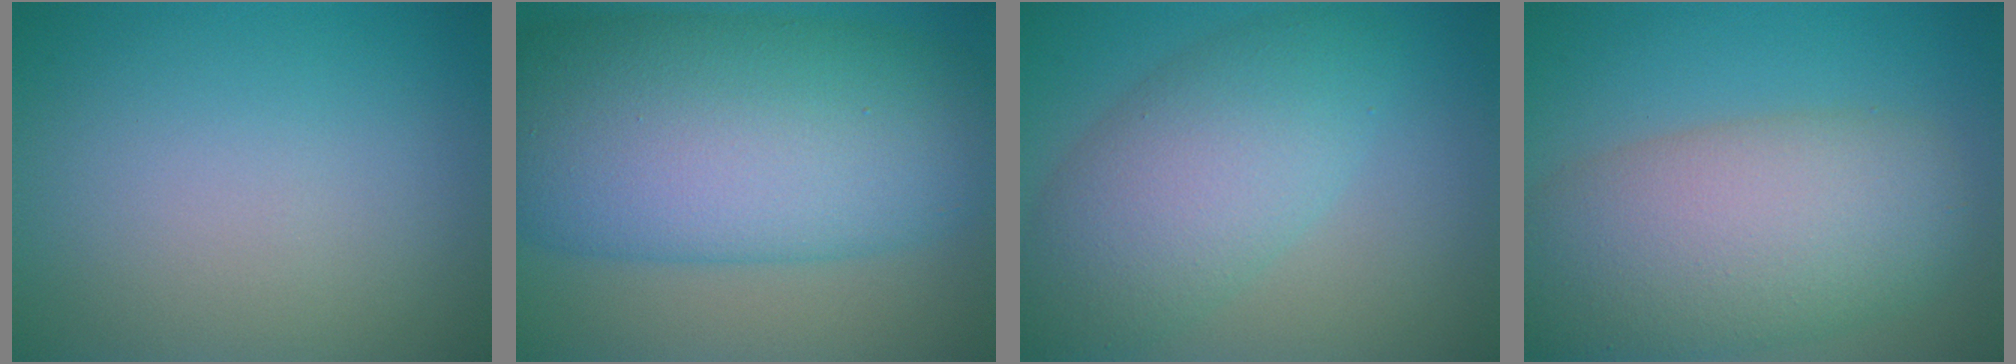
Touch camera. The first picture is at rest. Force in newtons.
{"total": 14.6, "press": 14.6, "slide": 0.1}
{"total": 6.8, "press": 6.8, "slide": 0.5}
{"total": 9.4, "press": 9.4, "slide": 0.6}